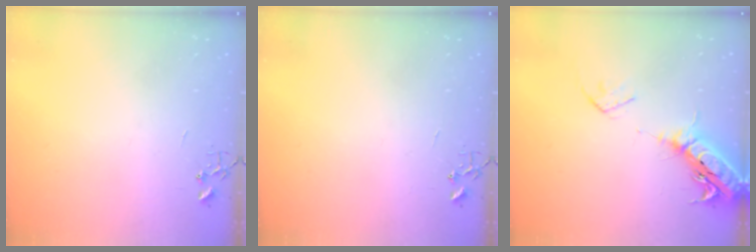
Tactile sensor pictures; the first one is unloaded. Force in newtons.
{"total": 0.0}
{"total": 18.4, "press": 17.9, "slide": 4.4}